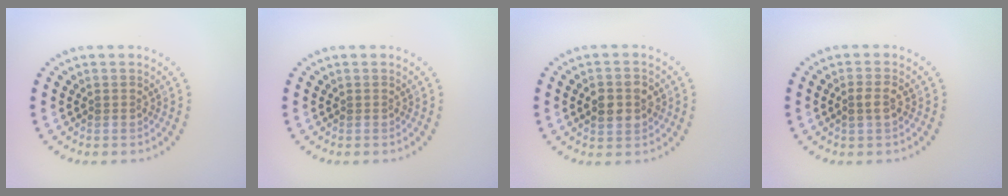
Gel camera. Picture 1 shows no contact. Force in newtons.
{"total": 0.0}
{"total": 2.8, "press": 2.8, "slide": 0.1}
{"total": 1.5, "press": 1.4, "slide": 0.6}